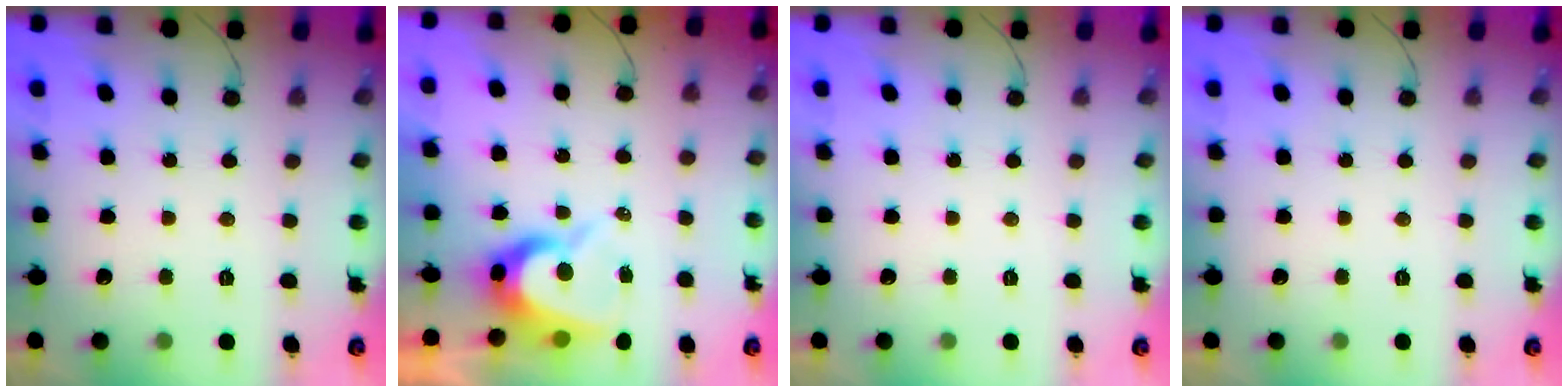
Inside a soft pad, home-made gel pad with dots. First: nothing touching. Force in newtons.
{"total": 8.5, "press": 8.5, "slide": 0.7}
{"total": 0.0}
{"total": 0.0}